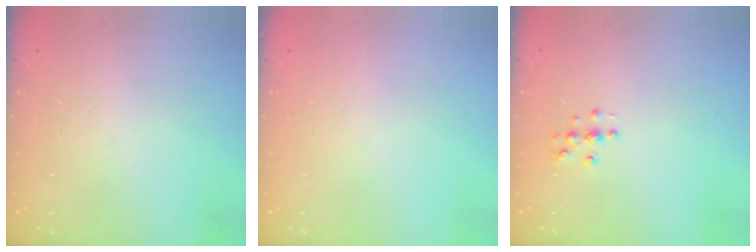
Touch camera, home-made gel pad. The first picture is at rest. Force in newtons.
{"total": 0.0}
{"total": 4.6, "press": 4.6, "slide": 0.4}